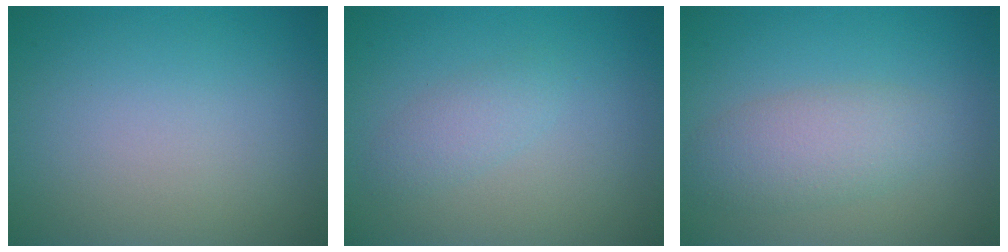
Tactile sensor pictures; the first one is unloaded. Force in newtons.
{"total": 1.6, "press": 1.6, "slide": 0.1}
{"total": 3.5, "press": 3.5, "slide": 0.1}